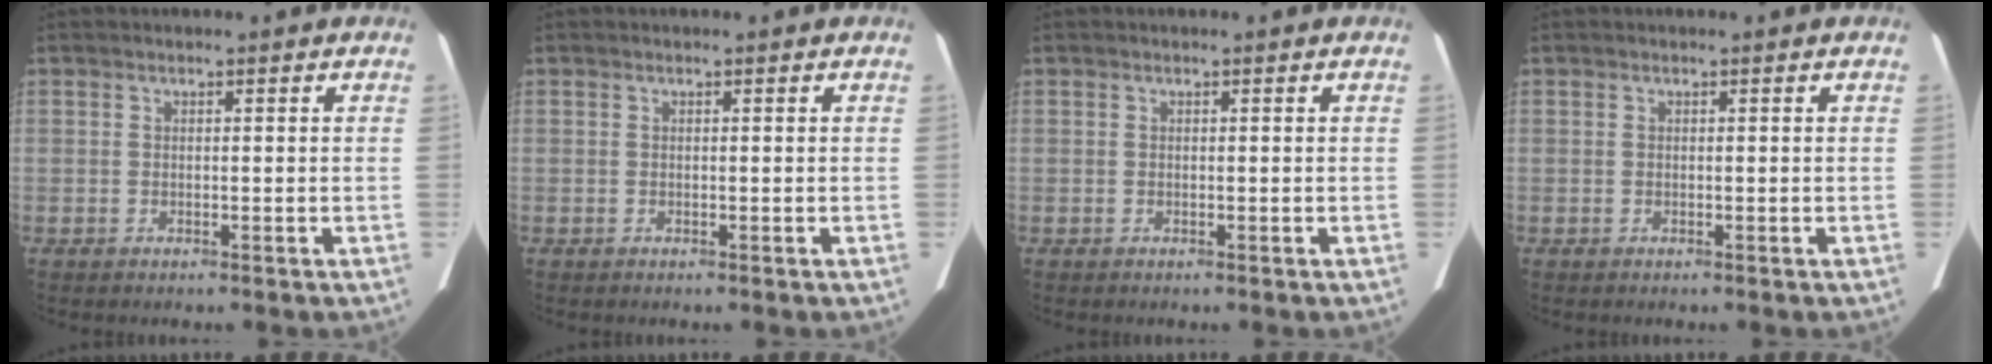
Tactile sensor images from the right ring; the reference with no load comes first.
{"total": 0.0}
{"total": 0.0}
{"total": 0.0}